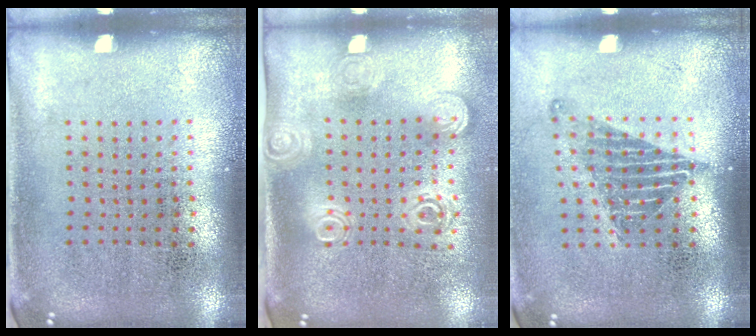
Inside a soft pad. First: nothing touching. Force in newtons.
{"total": 1.9, "press": 1.4, "slide": 1.3}
{"total": 1.3, "press": 1.0, "slide": 0.8}